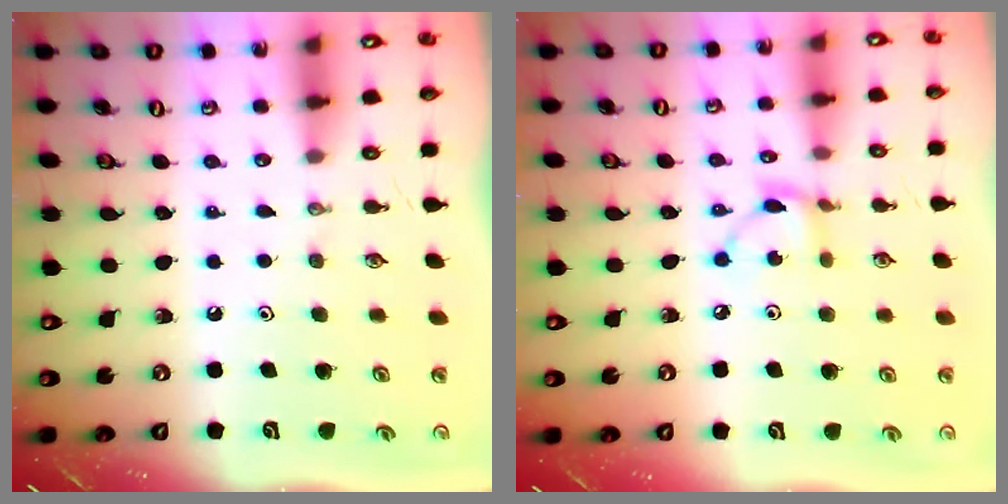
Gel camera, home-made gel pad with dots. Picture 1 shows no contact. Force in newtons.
{"total": 4.4, "press": 4.4, "slide": 0.1}